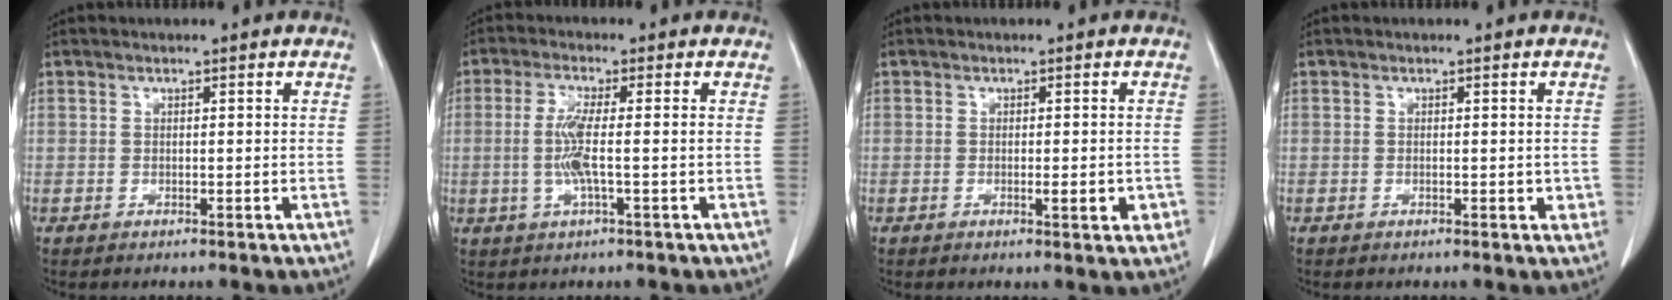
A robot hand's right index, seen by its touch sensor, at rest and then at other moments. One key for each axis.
{"total": 5.1, "fx": -0.5, "fy": 0.3, "fz": 5.0, "tx": -0.110, "ty": -0.001, "tz": -0.011}
{"total": 2.8, "fx": -0.8, "fy": 0.7, "fz": 2.6, "tx": -0.034, "ty": -0.002, "tz": -0.007}
{"total": 1.3, "fx": -0.1, "fy": 0.8, "fz": 1.0, "tx": -0.008, "ty": 0.001, "tz": 0.000}